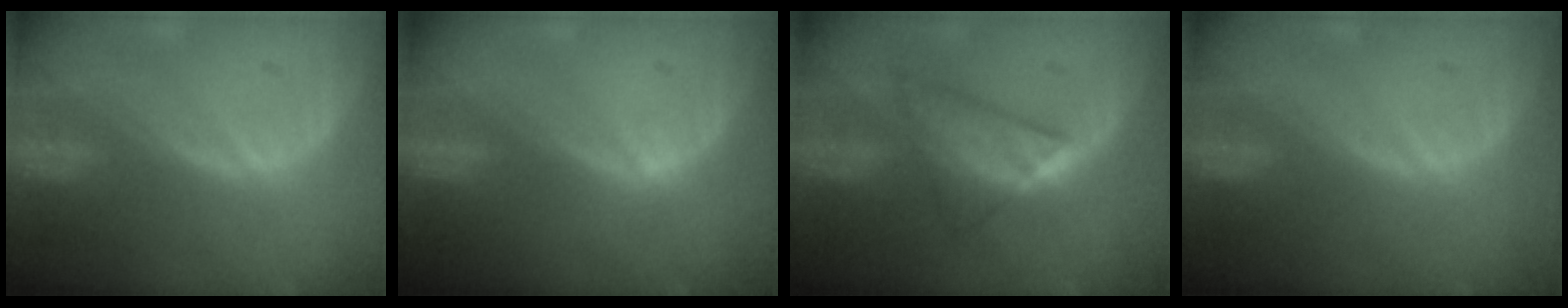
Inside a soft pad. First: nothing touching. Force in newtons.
{"total": 0.6, "press": 0.4, "slide": 0.5}
{"total": 5.9, "press": 5.9, "slide": 0.7}
{"total": 0.0}